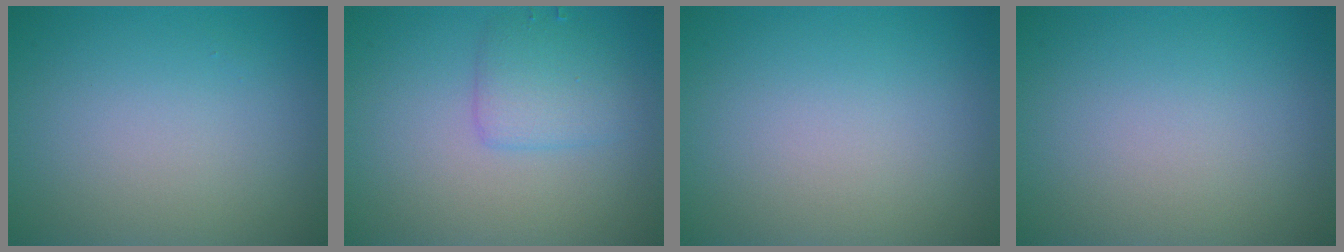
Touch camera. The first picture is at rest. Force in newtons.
{"total": 2.6, "press": 2.6, "slide": 0.0}
{"total": 0.0}
{"total": 0.0}